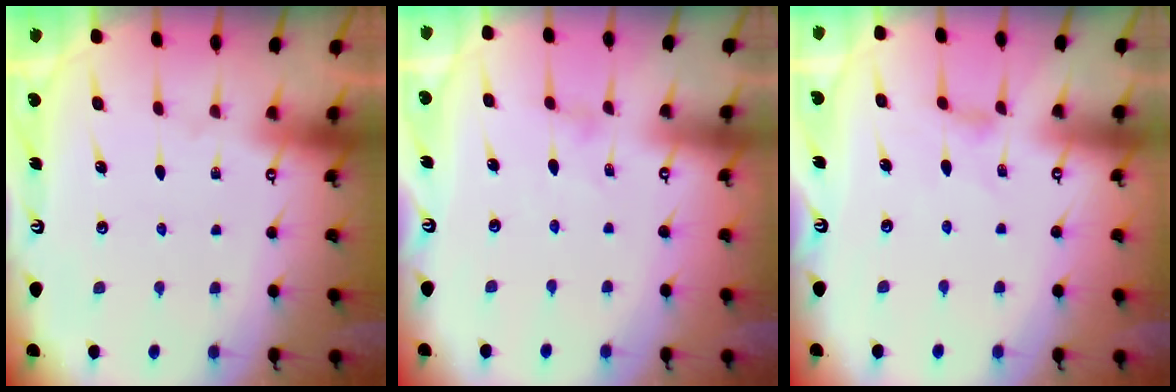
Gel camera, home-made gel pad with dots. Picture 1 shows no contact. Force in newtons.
{"total": 0.0}
{"total": 1.3, "press": 1.3, "slide": 0.4}